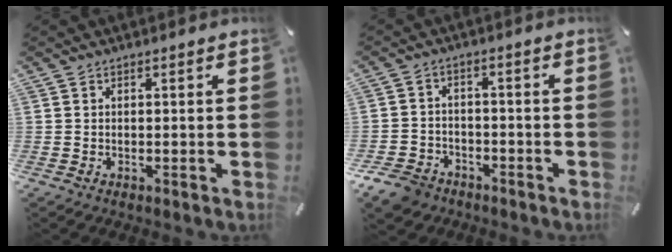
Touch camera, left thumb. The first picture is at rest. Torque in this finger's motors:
{"motor_torque": [-0.52, 1.27, 0.38, 0.35, 0.08]}